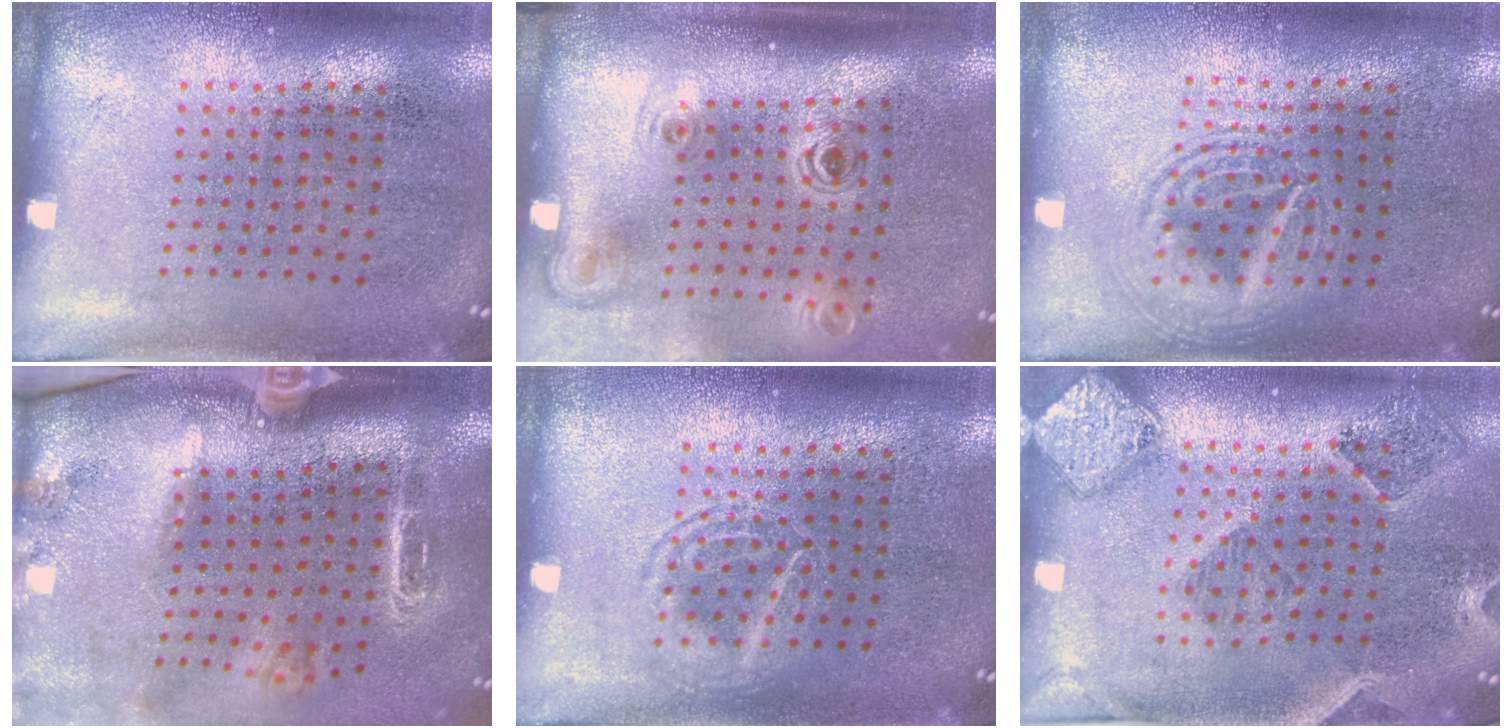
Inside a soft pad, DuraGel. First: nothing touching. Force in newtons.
{"total": 2.1, "press": 1.4, "slide": 1.6}
{"total": 2.8, "press": 2.8, "slide": 0.4}
{"total": 2.6, "press": 1.9, "slide": 1.7}
{"total": 1.9, "press": 1.9, "slide": 0.3}
{"total": 1.5, "press": 1.5, "slide": 0.3}